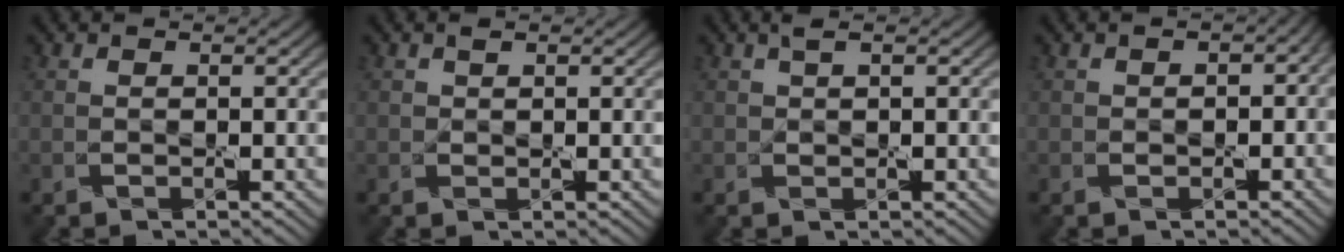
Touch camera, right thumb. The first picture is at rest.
{"total": 0.7, "force": [0.5, 0.5, 0.1], "torque": [-0.004, 0.003, 0.005]}
{"total": 1.2, "force": [0.7, 0.6, 0.8], "torque": [-0.020, 0.007, 0.013]}
{"total": 2.0, "force": [-0.5, 1.7, 1.0], "torque": [-0.008, -0.002, -0.010]}